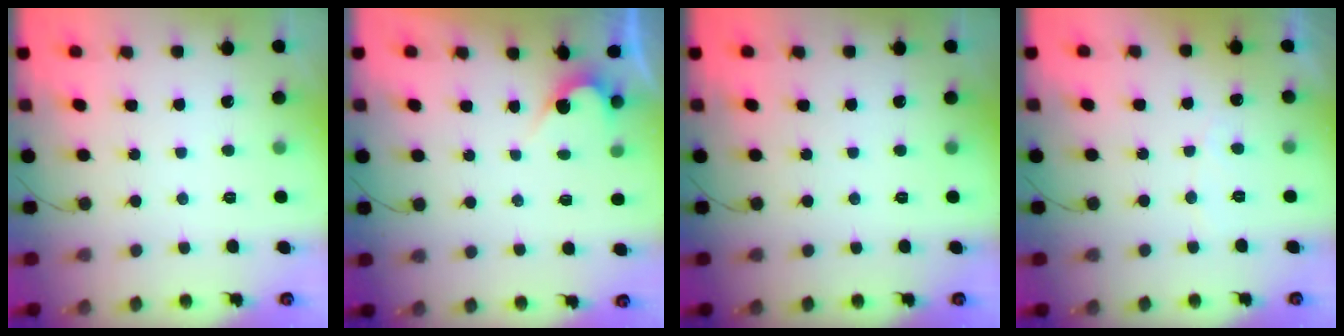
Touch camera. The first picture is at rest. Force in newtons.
{"total": 2.4, "press": 2.4, "slide": 0.1}
{"total": 0.0}
{"total": 3.6, "press": 3.6, "slide": 0.2}